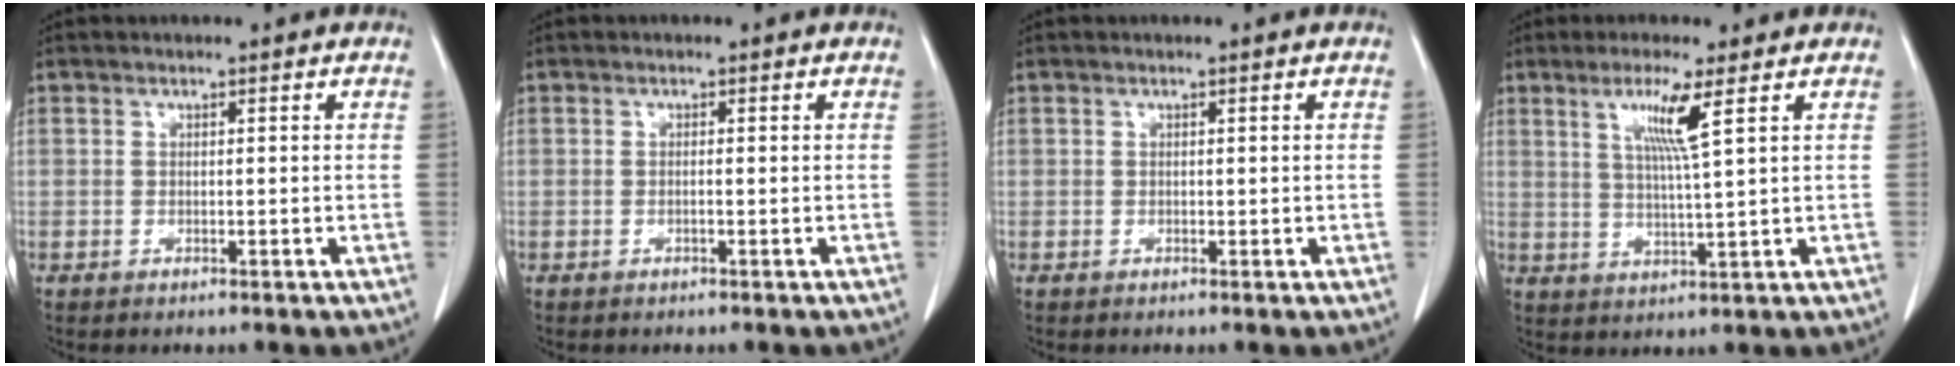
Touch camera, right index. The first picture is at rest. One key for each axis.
{"total": 0.5, "fx": -0.2, "fy": 0.0, "fz": 0.5, "tx": -0.008, "ty": 0.001, "tz": -0.002}
{"total": 0.0}
{"total": 6.1, "fx": 2.8, "fy": -0.9, "fz": 5.4, "tx": -0.102, "ty": -0.007, "tz": 0.052}